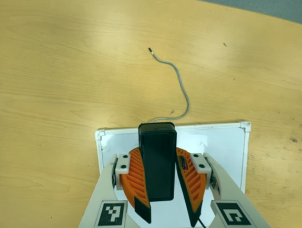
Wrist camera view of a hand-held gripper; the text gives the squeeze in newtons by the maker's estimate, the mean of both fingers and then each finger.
{"total": 10.1, "left": 9.6, "right": 10.6}